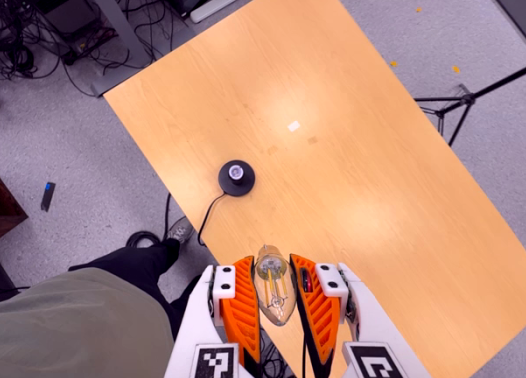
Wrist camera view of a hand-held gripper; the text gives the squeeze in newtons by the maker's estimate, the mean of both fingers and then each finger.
{"total": 22.0, "left": 24.6, "right": 19.4}